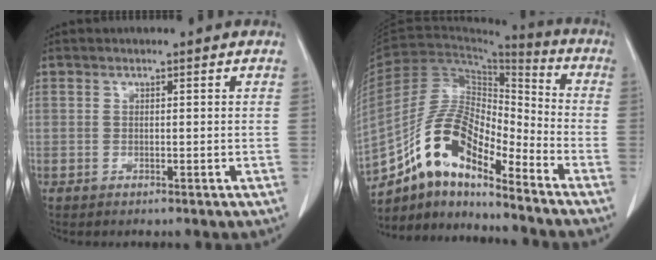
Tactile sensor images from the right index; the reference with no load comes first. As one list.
[{"total": 13.2, "force": [-9.7, 4.0, 8.0], "torque": [-0.151, 0.034, -0.175]}]